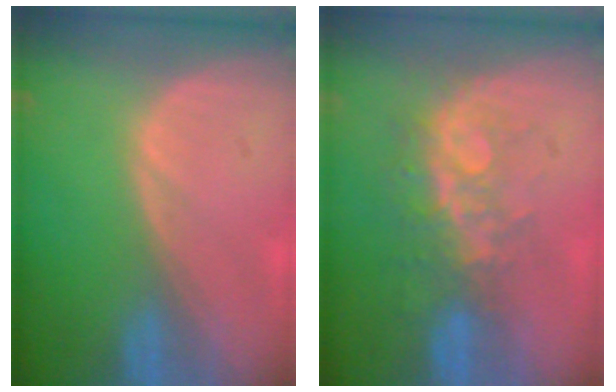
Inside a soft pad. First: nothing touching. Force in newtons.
{"total": 8.4, "press": 6.9, "slide": 4.8}